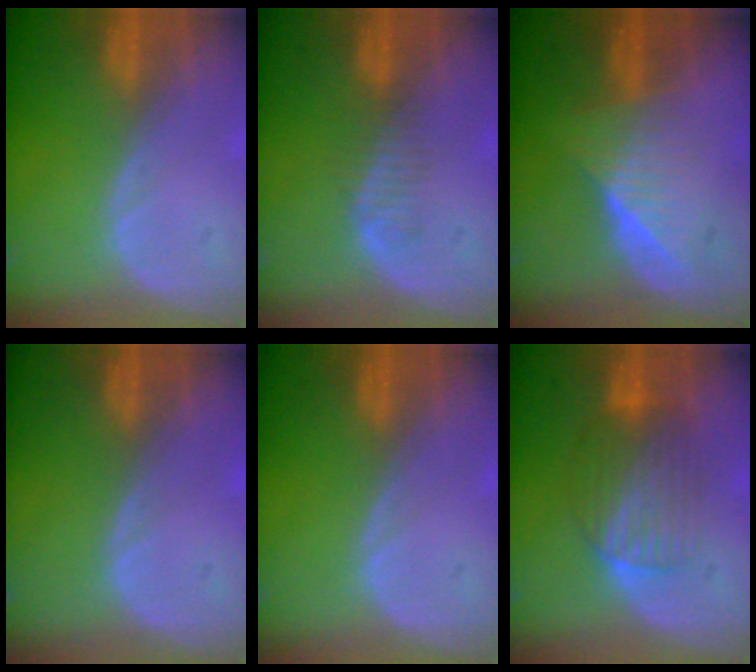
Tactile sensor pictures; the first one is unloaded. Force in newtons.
{"total": 2.2, "press": 2.0, "slide": 0.9}
{"total": 6.3, "press": 6.0, "slide": 2.0}
{"total": 0.5, "press": 0.1, "slide": 0.5}
{"total": 0.0}
{"total": 6.5, "press": 6.4, "slide": 1.0}